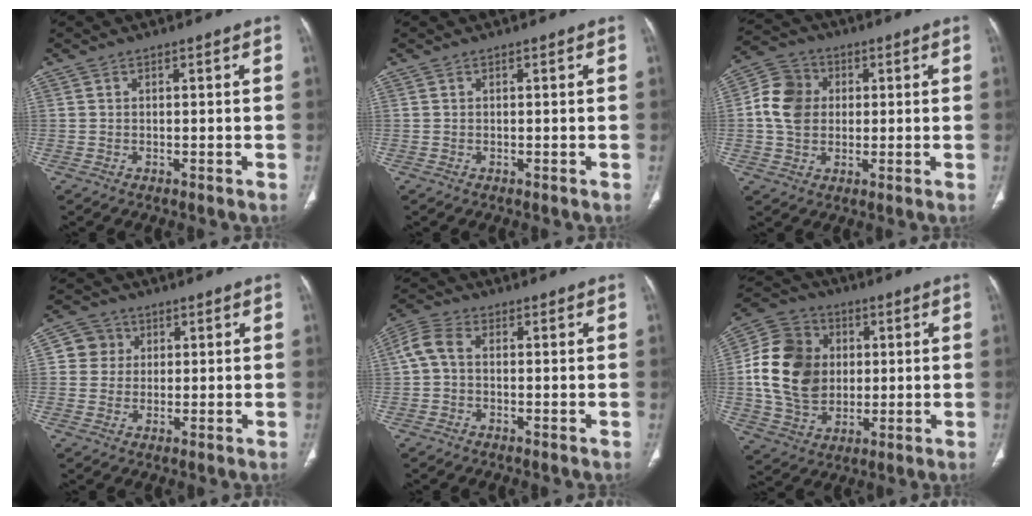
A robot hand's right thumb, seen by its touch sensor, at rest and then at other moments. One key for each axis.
{"total": 0.0}
{"total": 9.3, "fx": 0.7, "fy": 7.7, "fz": 5.2, "tx": -0.087, "ty": 0.015, "tz": 0.005}
{"total": 5.0, "fx": 1.2, "fy": 4.7, "fz": 0.9, "tx": 0.012, "ty": 0.004, "tz": 0.017}
{"total": 4.7, "fx": -0.1, "fy": 2.8, "fz": 3.7, "tx": -0.083, "ty": 0.012, "tz": -0.013}
{"total": 17.3, "fx": 1.4, "fy": 13.7, "fz": 10.4, "tx": -0.181, "ty": 0.009, "tz": 0.029}